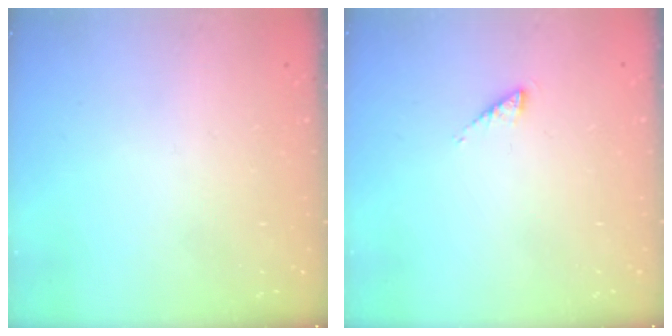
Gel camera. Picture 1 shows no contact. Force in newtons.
{"total": 2.2, "press": 2.1, "slide": 0.4}